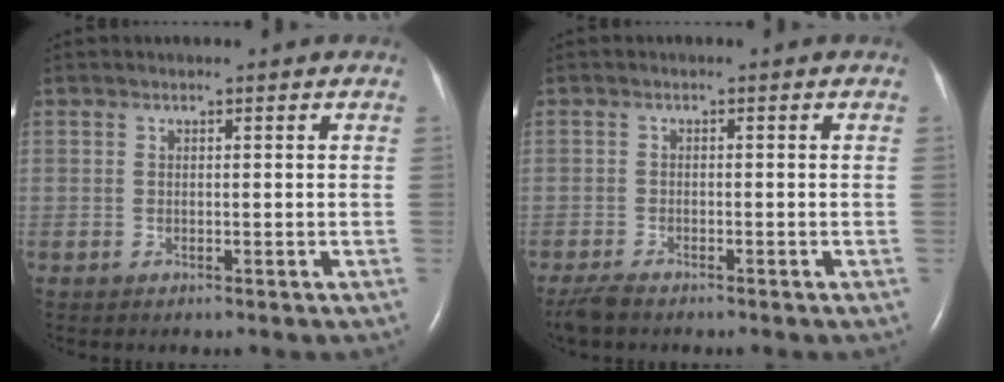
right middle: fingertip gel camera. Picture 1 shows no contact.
{"total": 2.8, "force": [-2.4, 0.6, 1.3], "torque": [-0.035, -0.009, -0.042]}